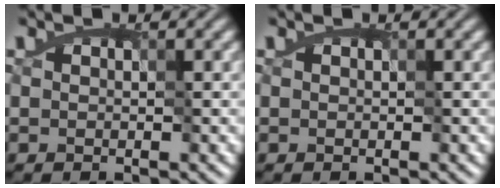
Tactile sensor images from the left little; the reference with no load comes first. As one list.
[{"total": 0.0}]